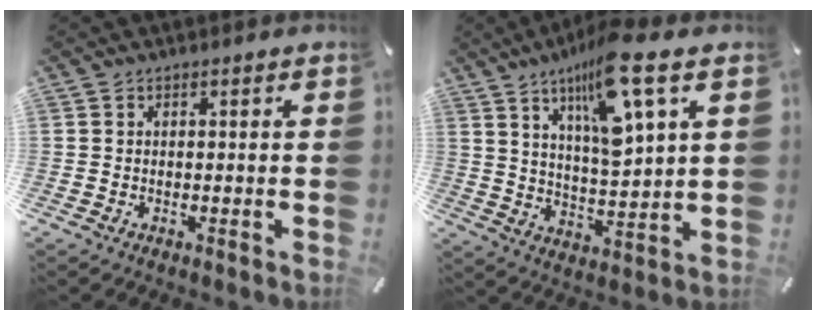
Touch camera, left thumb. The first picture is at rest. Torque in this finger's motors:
{"motor_torque": [2.82, 1.58, 1.40, -1.37, 0.24]}